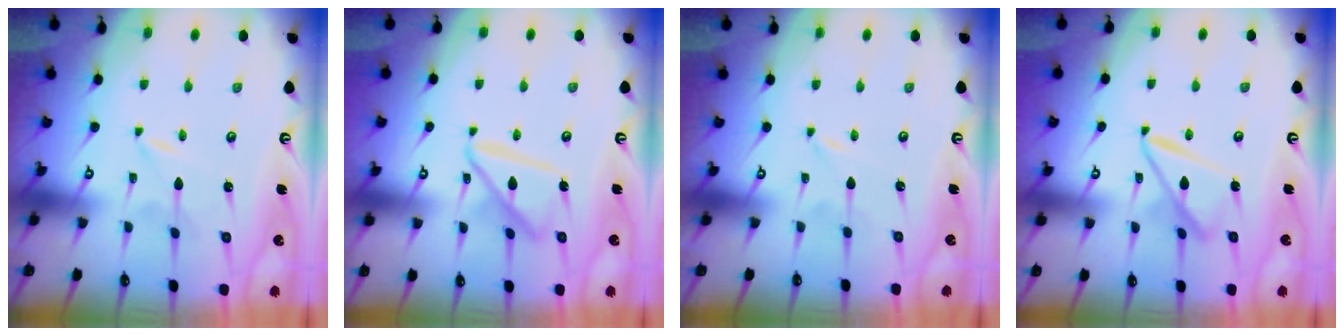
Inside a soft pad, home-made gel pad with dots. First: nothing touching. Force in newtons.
{"total": 13.9, "press": 13.8, "slide": 1.4}
{"total": 0.0}
{"total": 11.5, "press": 11.4, "slide": 1.0}